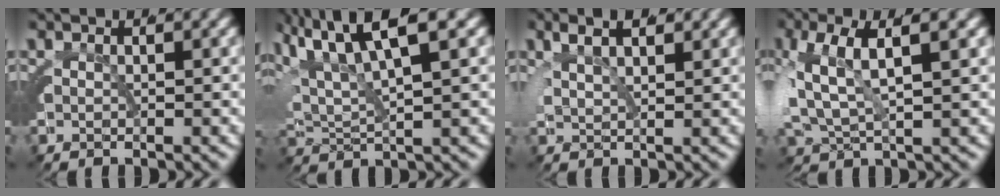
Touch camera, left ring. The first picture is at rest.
{"total": 6.9, "force": [3.2, 4.0, 4.6], "torque": [-0.106, 0.008, 0.048]}
{"total": 3.5, "force": [1.8, 2.4, 2.0], "torque": [-0.040, 0.004, 0.026]}
{"total": 4.6, "force": [0.1, 2.8, 3.7], "torque": [-0.100, -0.009, 0.010]}